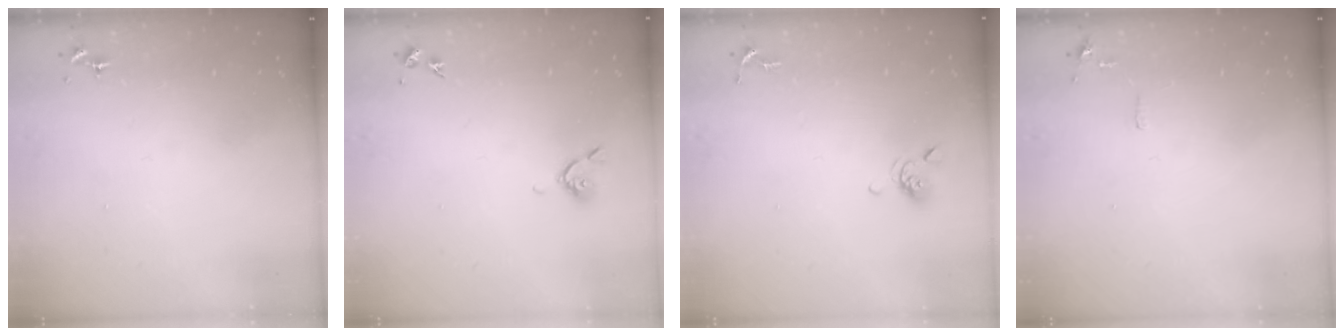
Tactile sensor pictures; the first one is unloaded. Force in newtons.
{"total": 5.3, "press": 5.2, "slide": 1.1}
{"total": 6.0, "press": 5.9, "slide": 1.2}
{"total": 5.0, "press": 5.0, "slide": 0.8}